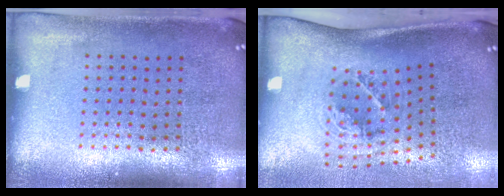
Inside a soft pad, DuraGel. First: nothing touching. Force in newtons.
{"total": 2.1, "press": 1.3, "slide": 1.6}